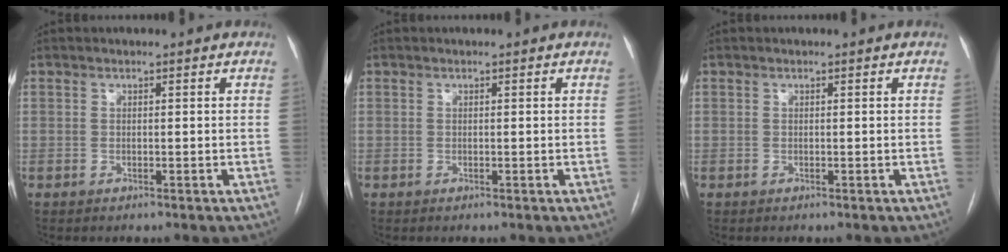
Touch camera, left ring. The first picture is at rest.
{"total": 0.0}
{"total": 0.0}